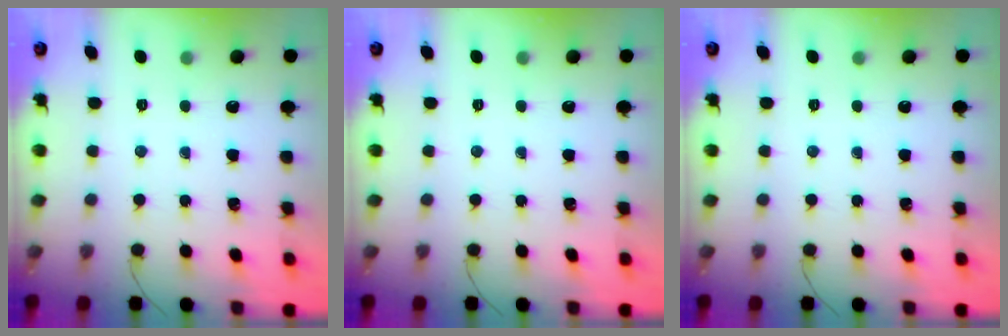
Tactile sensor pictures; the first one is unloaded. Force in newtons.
{"total": 0.0}
{"total": 0.0}